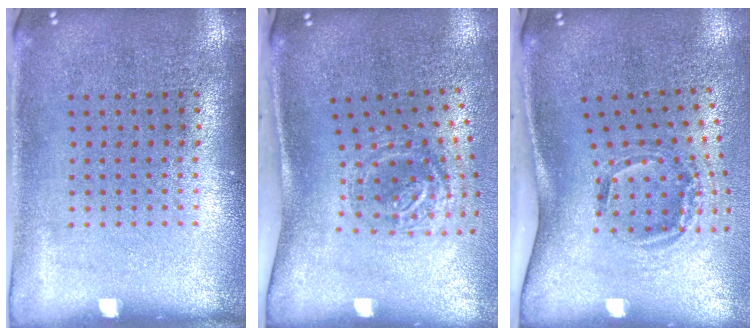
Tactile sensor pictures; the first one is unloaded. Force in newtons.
{"total": 1.9, "press": 1.2, "slide": 1.4}
{"total": 2.1, "press": 1.2, "slide": 1.7}